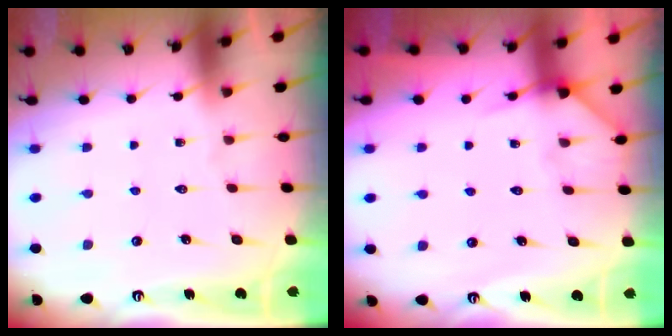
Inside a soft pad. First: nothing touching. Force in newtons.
{"total": 5.1, "press": 5.0, "slide": 0.6}